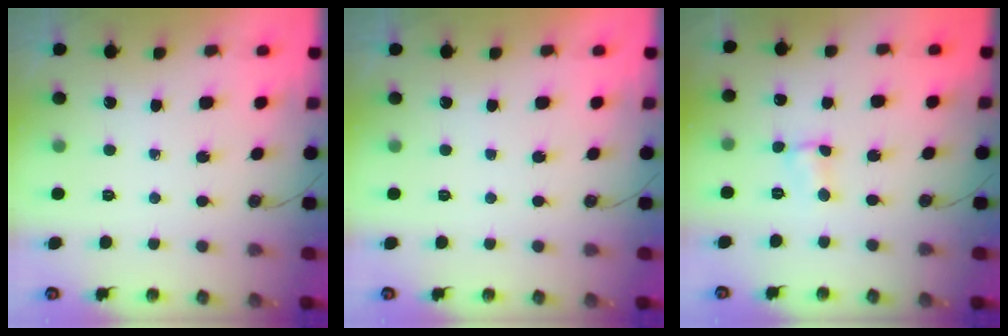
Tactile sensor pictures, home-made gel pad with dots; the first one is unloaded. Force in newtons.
{"total": 0.0}
{"total": 1.9, "press": 1.9, "slide": 0.3}